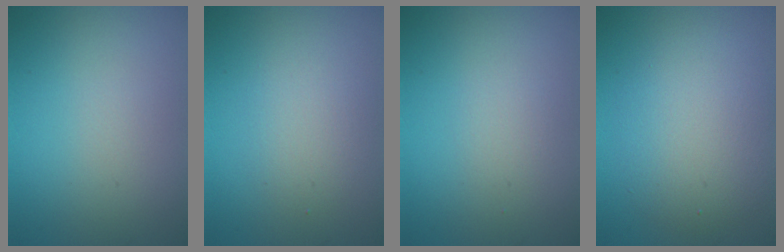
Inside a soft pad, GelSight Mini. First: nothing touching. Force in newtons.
{"total": 5.3, "press": 5.2, "slide": 0.2}
{"total": 0.9, "press": 0.9, "slide": 0.0}
{"total": 5.3, "press": 5.3, "slide": 0.3}